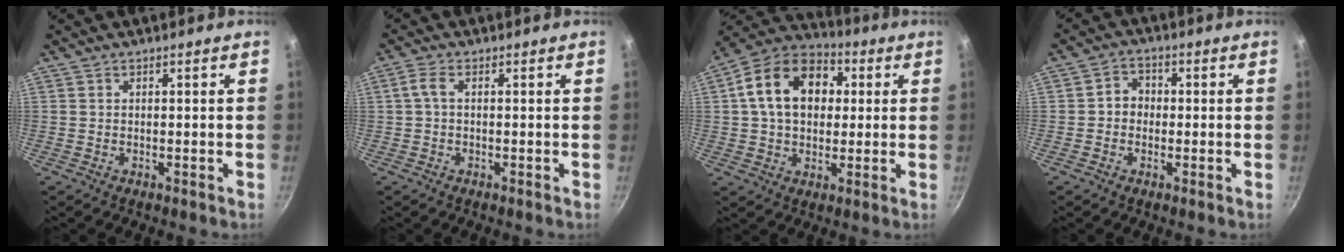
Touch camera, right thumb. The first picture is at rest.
{"total": 2.5, "force": [0.0, 1.2, 2.2], "torque": [-0.059, 0.011, -0.002]}
{"total": 16.5, "force": [3.1, 12.0, 11.0], "torque": [-0.156, 0.027, 0.036]}
{"total": 3.9, "force": [-0.4, 3.4, 1.8], "torque": [-0.003, 0.012, -0.014]}